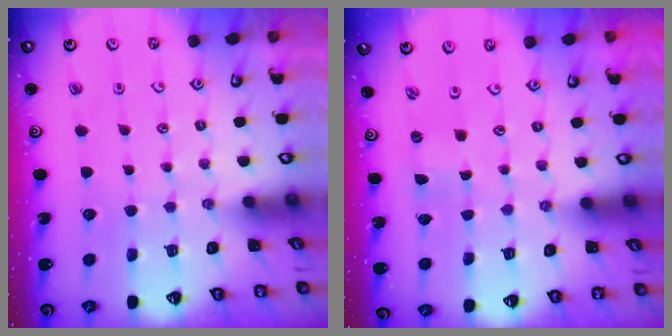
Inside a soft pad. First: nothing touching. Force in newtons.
{"total": 0.0}